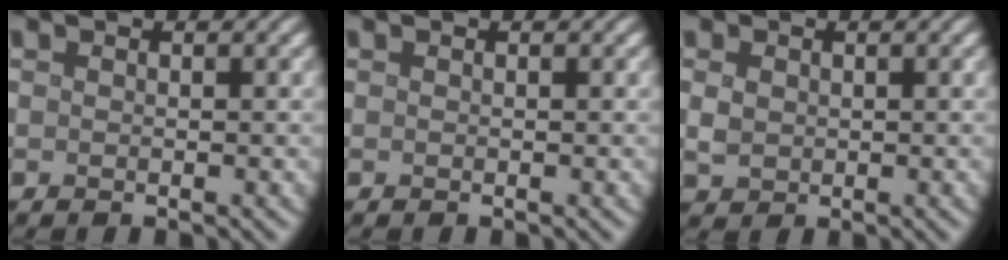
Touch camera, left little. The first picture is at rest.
{"total": 0.0}
{"total": 1.9, "force": [0.3, 1.7, 0.9], "torque": [-0.023, -0.001, 0.006]}